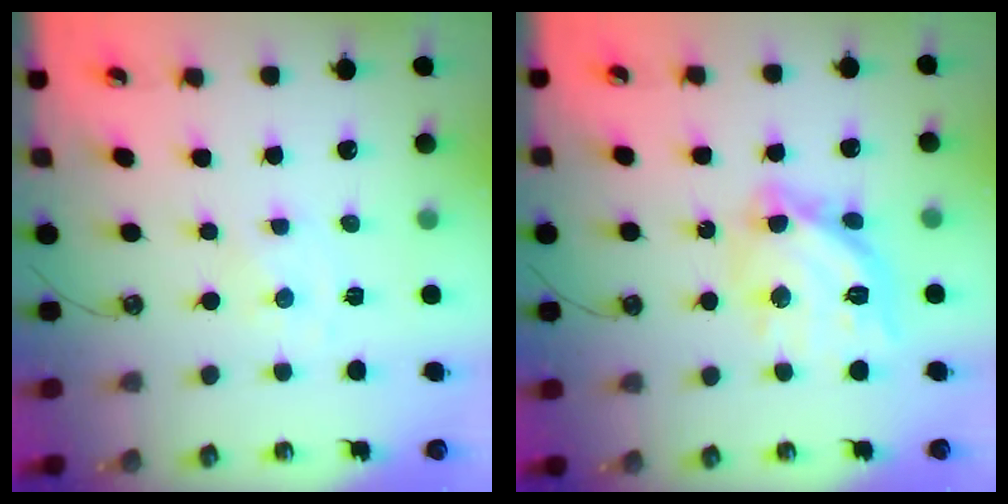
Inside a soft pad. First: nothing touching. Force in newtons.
{"total": 16.1, "press": 16.1, "slide": 1.5}